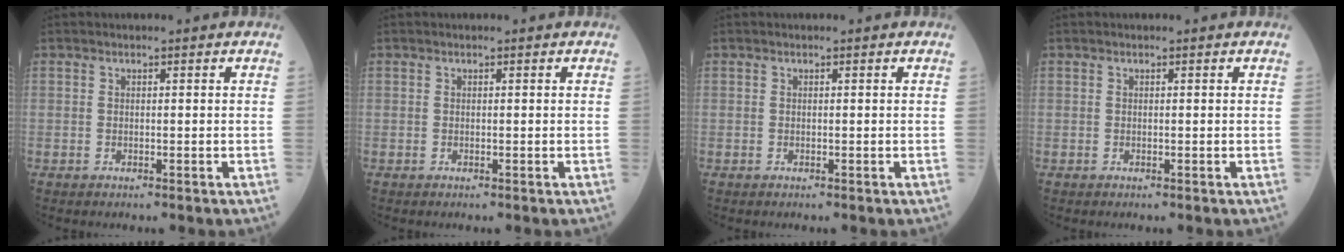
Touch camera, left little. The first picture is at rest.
{"total": 0.0}
{"total": 0.0}
{"total": 0.0}